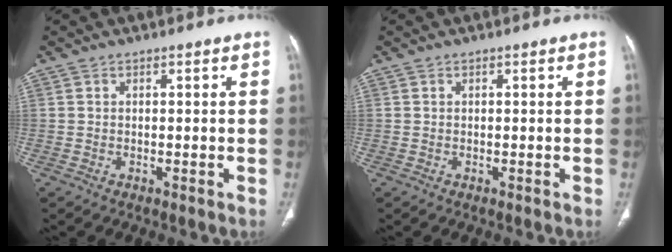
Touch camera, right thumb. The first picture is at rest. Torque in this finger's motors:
{"motor_torque": [0.01, 0.00, -0.07, 0.07, 0.03]}